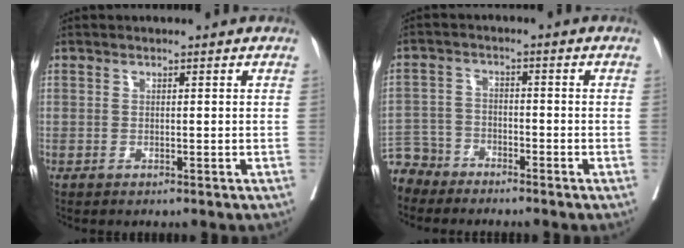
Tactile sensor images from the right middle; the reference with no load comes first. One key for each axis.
{"total": 6.6, "fx": -6.0, "fy": 2.9, "fz": -0.3, "tx": 0.007, "ty": -0.001, "tz": -0.121}